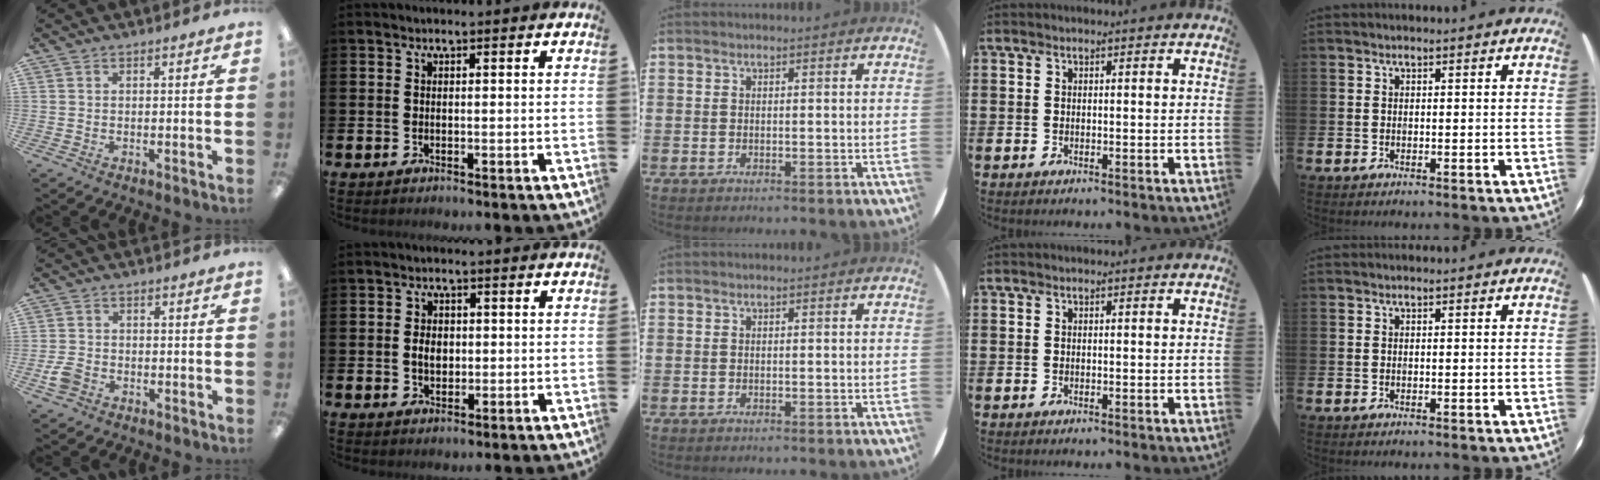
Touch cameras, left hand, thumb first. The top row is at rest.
{"thumb": {"total": 3.9, "force": [-1.9, 2.9, 1.9], "torque": [-0.041, 0.007, -0.037]}, "index": {"total": 2.7, "force": [0.1, 2.0, 1.8], "torque": [-0.019, 0.001, -0.005]}}